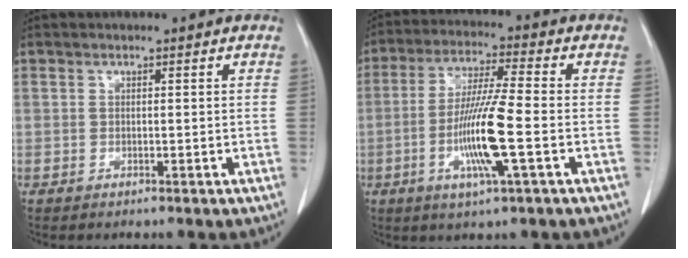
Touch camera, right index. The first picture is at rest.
{"total": 11.3, "force": [-2.9, -0.1, 10.9], "torque": [-0.216, -0.012, -0.060]}